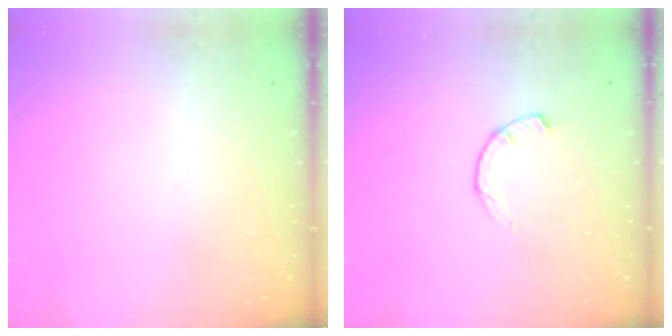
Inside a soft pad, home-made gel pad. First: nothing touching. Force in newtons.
{"total": 2.3, "press": 2.3, "slide": 0.4}